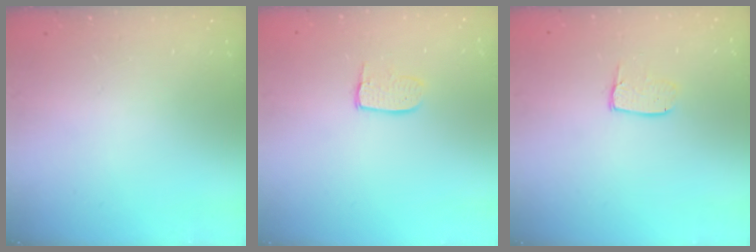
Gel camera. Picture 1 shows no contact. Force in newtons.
{"total": 6.3, "press": 6.3, "slide": 0.5}
{"total": 6.7, "press": 6.7, "slide": 0.5}